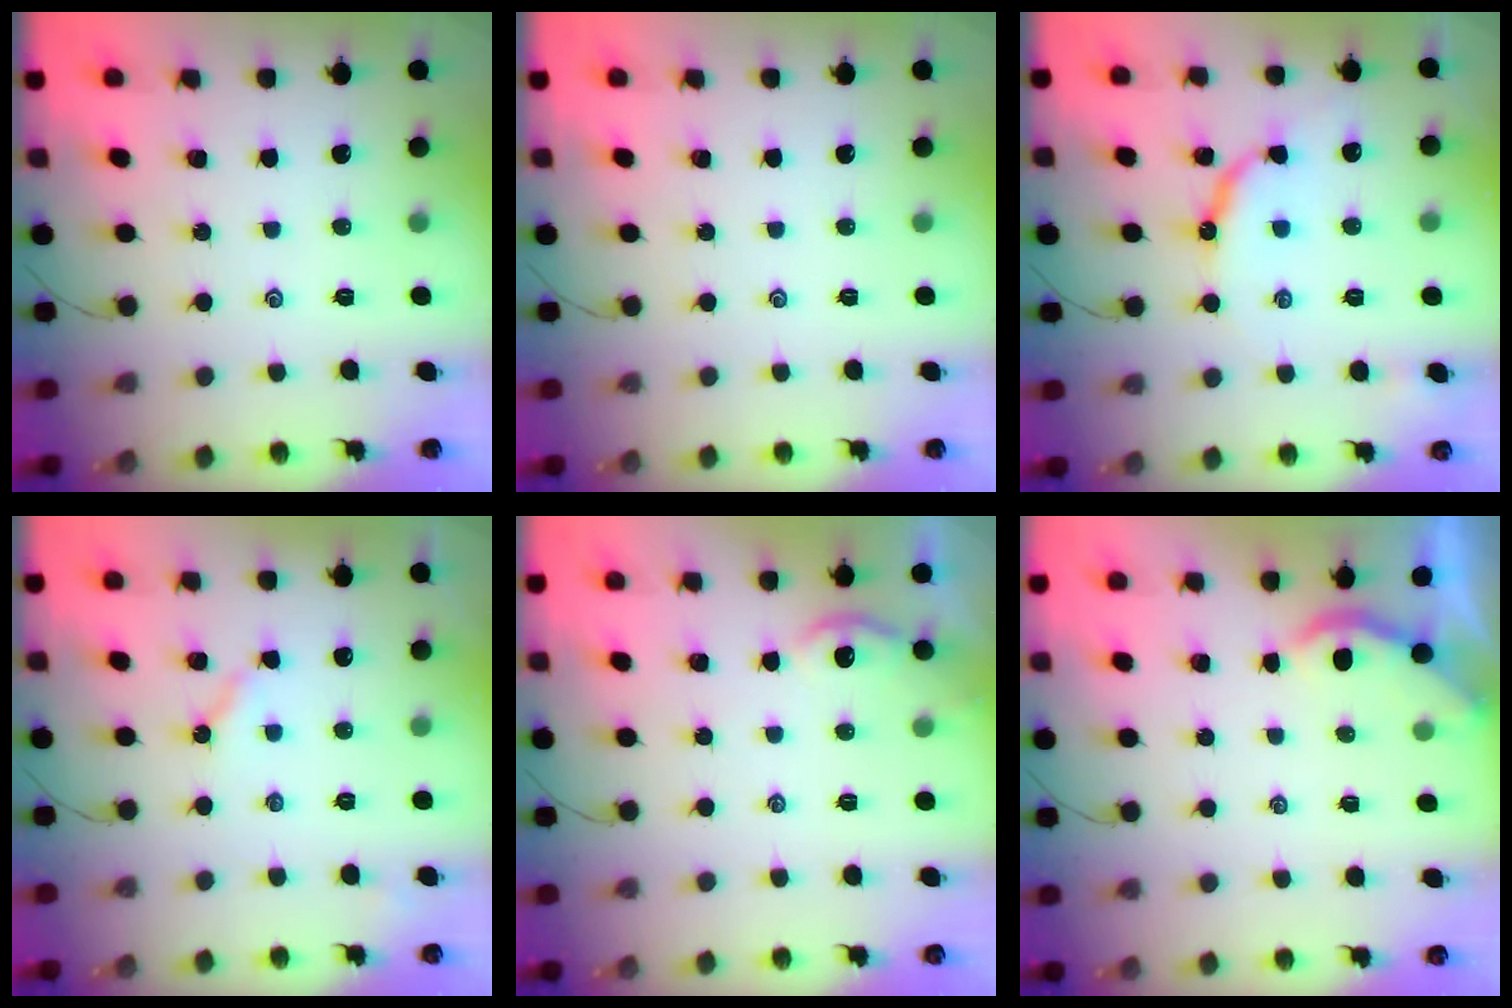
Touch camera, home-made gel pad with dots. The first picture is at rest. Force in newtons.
{"total": 0.0}
{"total": 8.7, "press": 8.6, "slide": 0.9}
{"total": 4.7, "press": 4.7, "slide": 0.4}
{"total": 2.0, "press": 1.9, "slide": 0.5}
{"total": 2.2, "press": 2.2, "slide": 0.1}